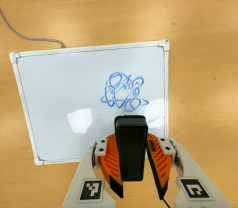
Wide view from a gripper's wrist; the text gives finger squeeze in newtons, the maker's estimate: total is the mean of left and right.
{"total": 10.5, "left": 9.0, "right": 12.0}